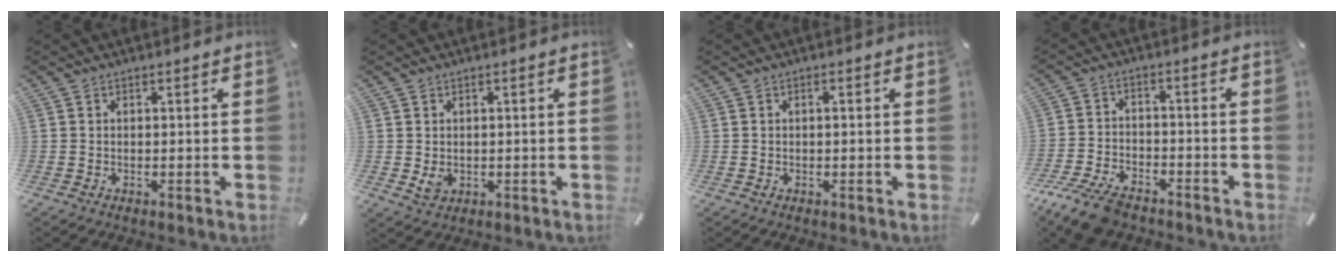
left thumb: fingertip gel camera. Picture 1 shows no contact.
{"total": 2.8, "force": [-0.3, 2.4, 1.4], "torque": [-0.023, -0.003, -0.006]}
{"total": 0.7, "force": [-0.1, 0.2, 0.7], "torque": [-0.014, 0.000, -0.002]}
{"total": 9.3, "force": [-7.1, 4.0, 4.4], "torque": [-0.092, 0.032, -0.137]}